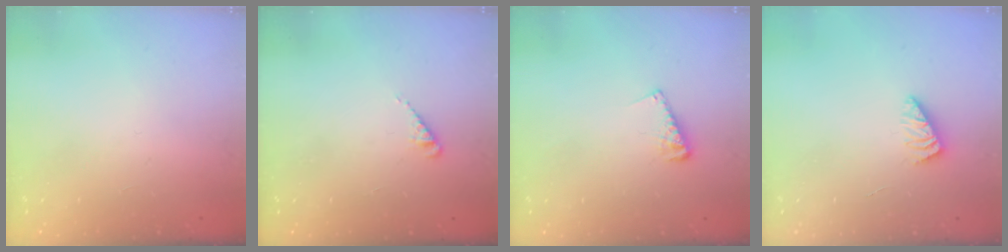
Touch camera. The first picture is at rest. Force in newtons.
{"total": 2.3, "press": 2.3, "slide": 0.2}
{"total": 6.2, "press": 6.2, "slide": 0.5}
{"total": 2.8, "press": 2.8, "slide": 0.4}